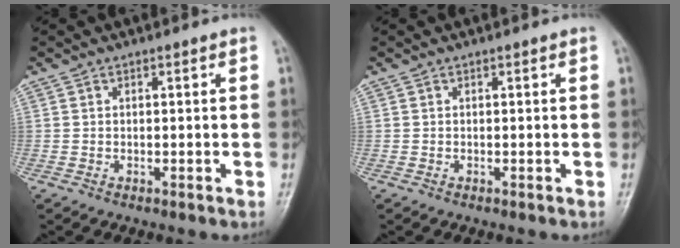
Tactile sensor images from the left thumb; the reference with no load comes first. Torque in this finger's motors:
{"motor_torque": [0.00, 0.01, 0.01, -0.03, 0.00]}